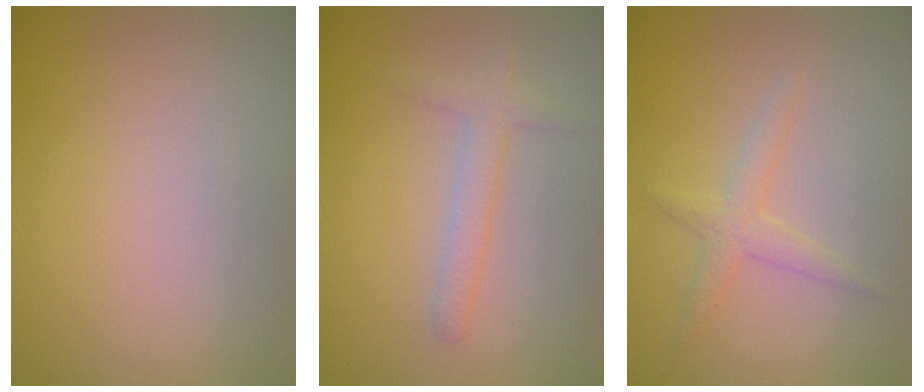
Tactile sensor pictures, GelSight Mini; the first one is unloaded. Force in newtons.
{"total": 2.0, "press": 2.0, "slide": 0.1}
{"total": 1.8, "press": 1.8, "slide": 0.1}